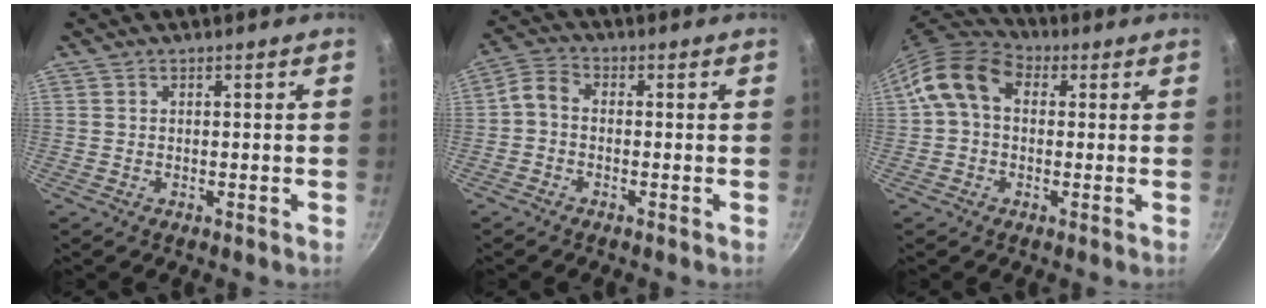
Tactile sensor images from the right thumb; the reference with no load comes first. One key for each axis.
{"total": 3.6, "fx": -1.2, "fy": 2.4, "fz": 2.4, "tx": -0.058, "ty": 0.024, "tz": -0.035}
{"total": 10.3, "fx": 1.9, "fy": 7.5, "fz": 6.8, "tx": -0.108, "ty": 0.023, "tz": 0.013}